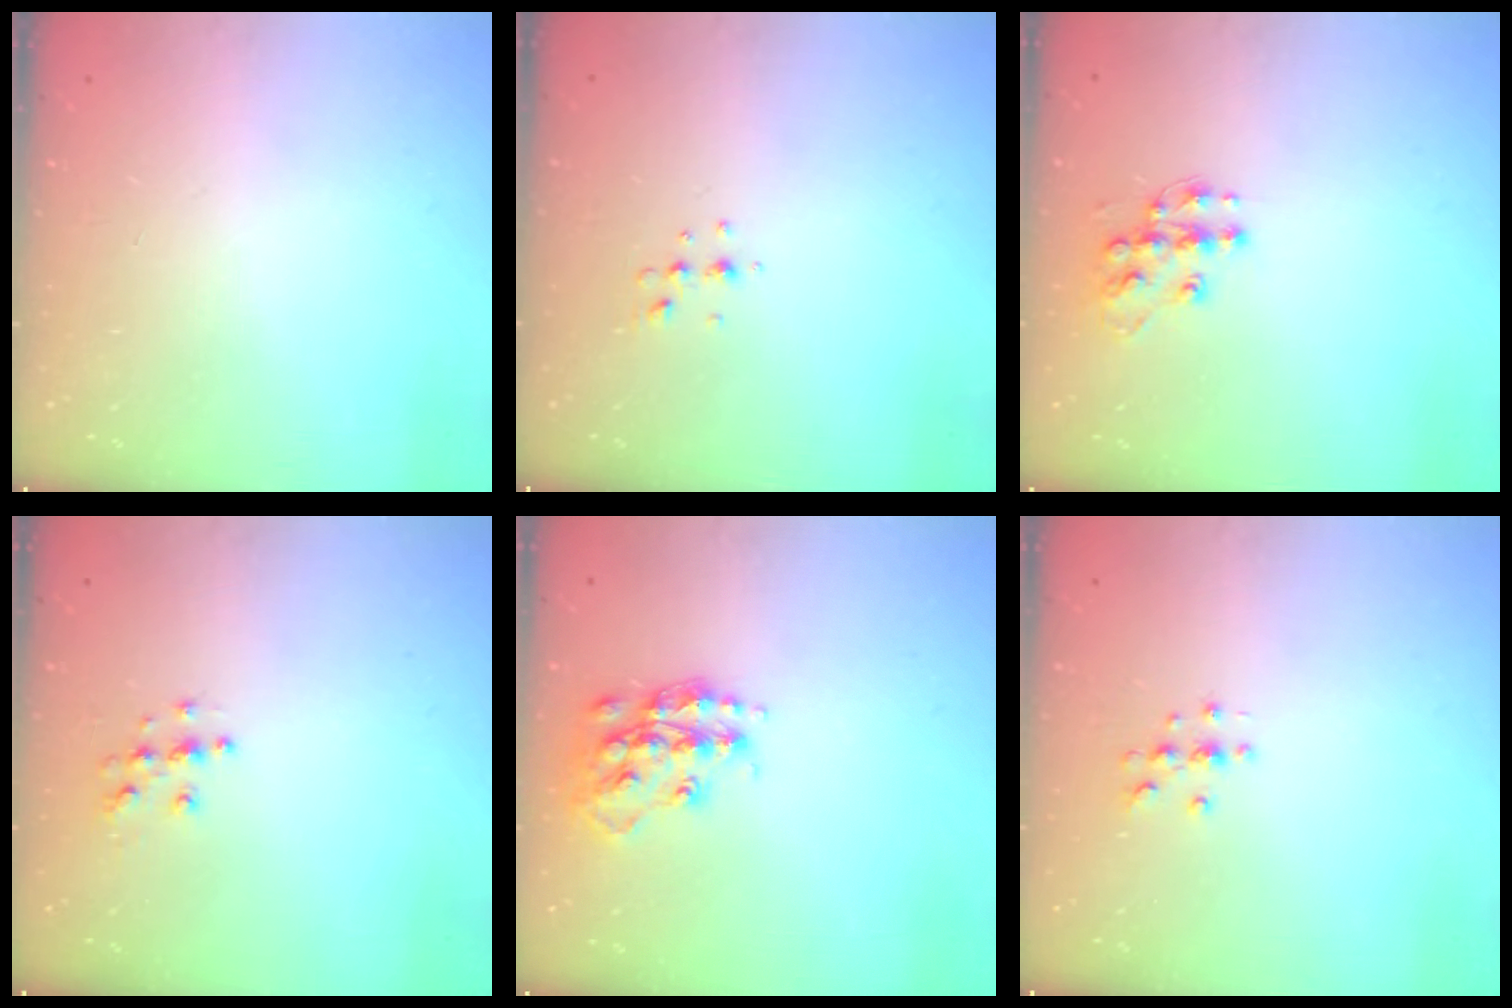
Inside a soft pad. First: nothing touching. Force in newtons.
{"total": 3.8, "press": 3.6, "slide": 1.3}
{"total": 10.8, "press": 10.8, "slide": 0.6}
{"total": 5.6, "press": 5.6, "slide": 0.2}
{"total": 14.7, "press": 14.7, "slide": 0.9}
{"total": 3.7, "press": 3.7, "slide": 0.4}